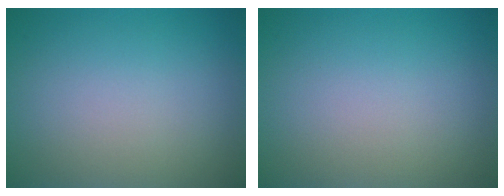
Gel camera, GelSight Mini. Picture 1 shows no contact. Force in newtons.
{"total": 0.0}